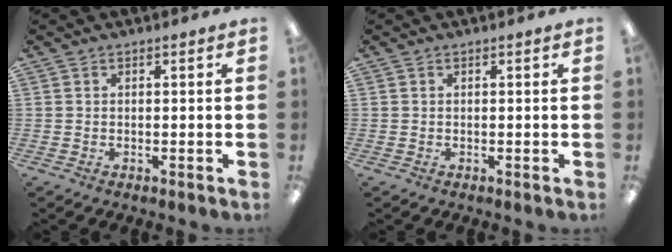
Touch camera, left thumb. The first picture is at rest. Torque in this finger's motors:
{"motor_torque": [0.04, -0.01, -0.09, 0.06, 0.00]}